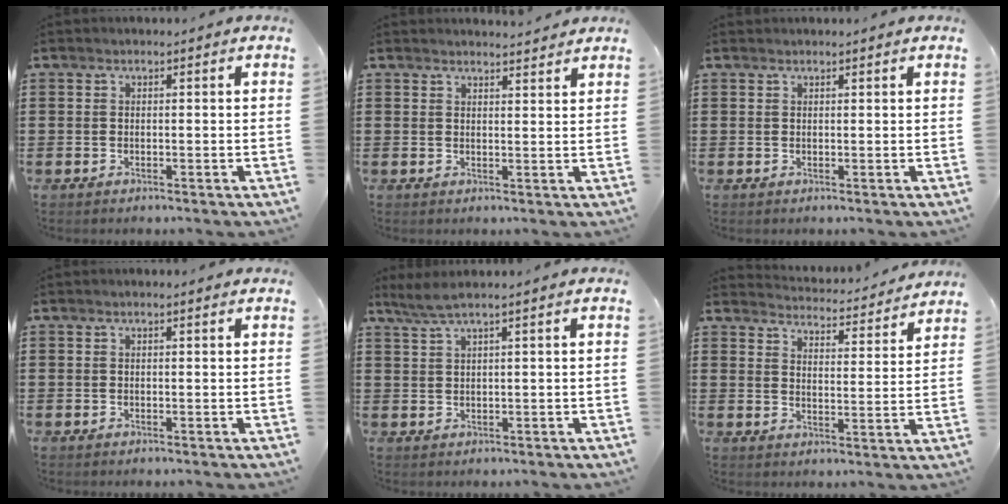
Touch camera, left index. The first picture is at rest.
{"total": 2.3, "force": [2.3, -0.1, 0.2], "torque": [-0.009, -0.004, 0.045]}
{"total": 0.7, "force": [0.7, 0.2, 0.0], "torque": [-0.002, 0.000, 0.014]}
{"total": 0.6, "force": [0.3, 0.0, 0.4], "torque": [-0.008, 0.000, 0.007]}
{"total": 2.4, "force": [1.5, -0.2, 1.9], "torque": [-0.038, 0.000, 0.027]}
{"total": 3.9, "force": [3.9, -0.3, 0.0], "torque": [-0.015, -0.037, 0.061]}